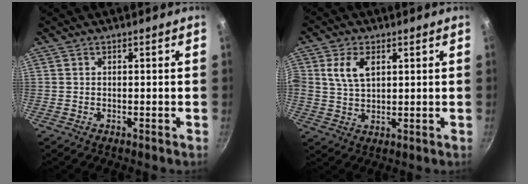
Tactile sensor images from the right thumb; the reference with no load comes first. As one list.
[{"total": 6.5, "force": [2.2, 3.9, 4.7], "torque": [-0.086, -0.005, 0.041]}]